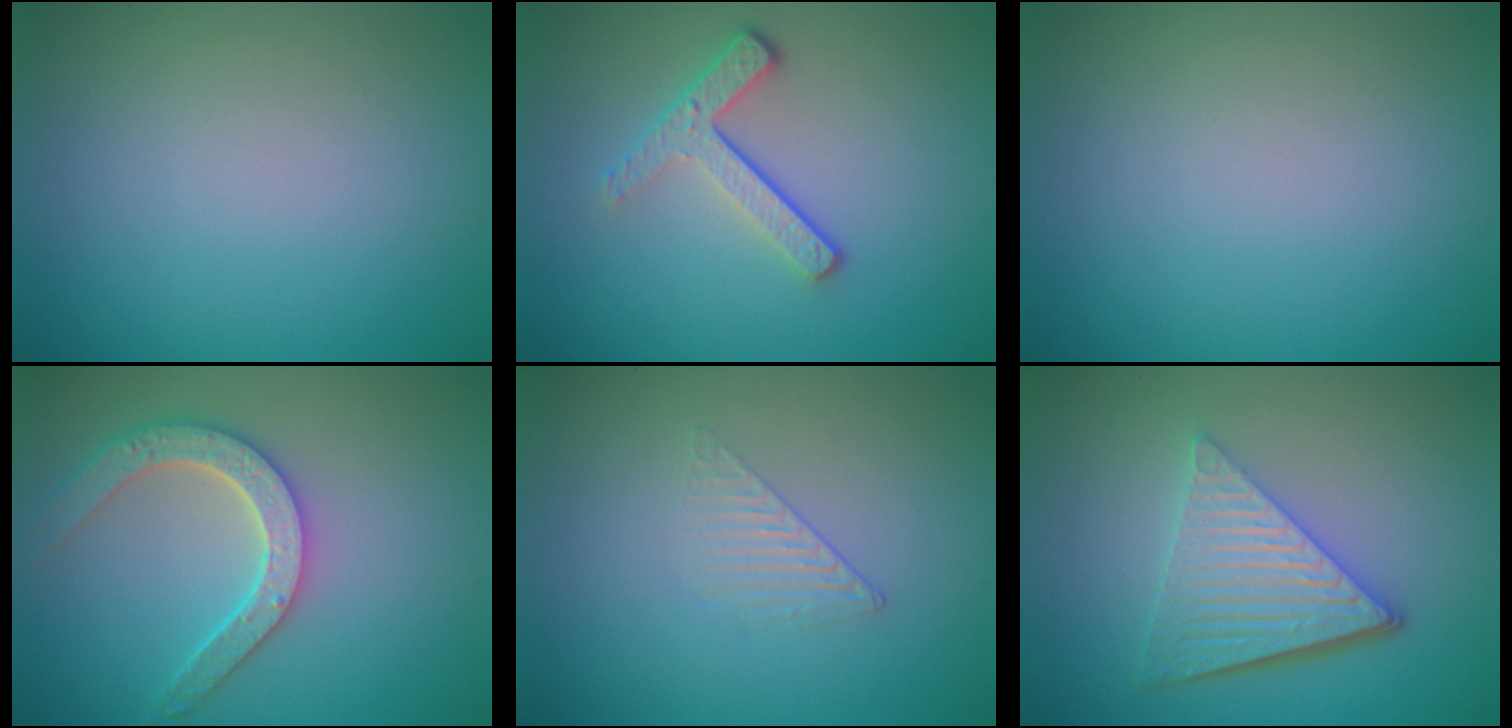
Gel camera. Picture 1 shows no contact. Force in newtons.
{"total": 3.5, "press": 2.5, "slide": 2.5}
{"total": 0.0}
{"total": 4.7, "press": 4.2, "slide": 2.1}
{"total": 1.4, "press": 0.3, "slide": 1.4}
{"total": 6.5, "press": 4.4, "slide": 4.8}